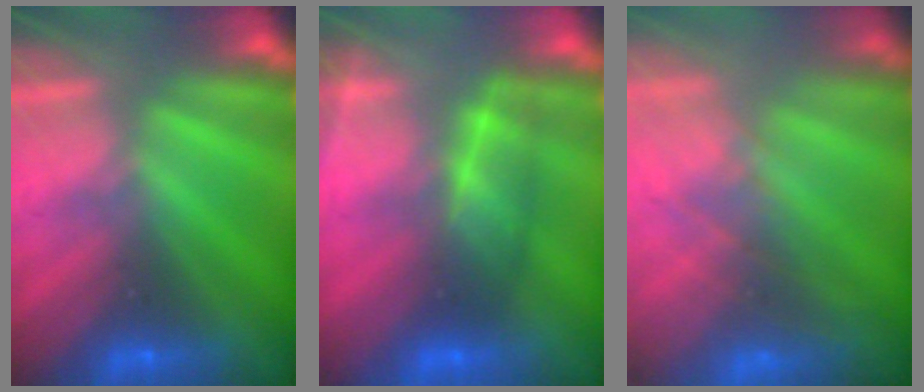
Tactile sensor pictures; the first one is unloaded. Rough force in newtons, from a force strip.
{"total": 4.1}
{"total": 5.7}